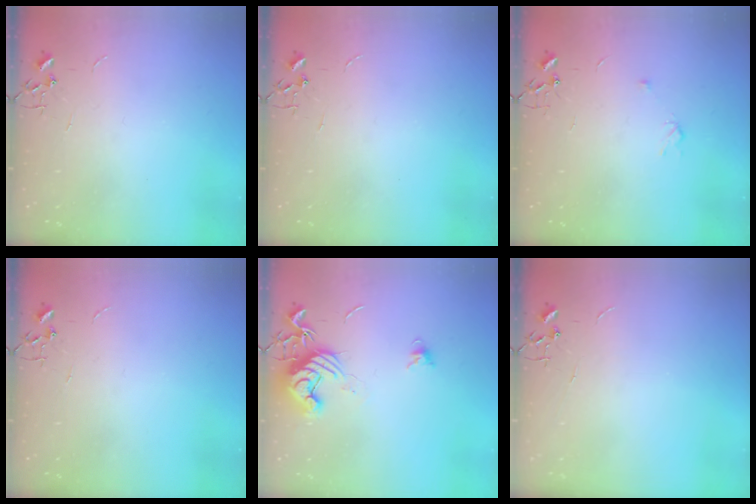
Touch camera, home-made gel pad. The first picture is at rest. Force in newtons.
{"total": 0.0}
{"total": 3.6, "press": 3.5, "slide": 0.7}
{"total": 0.0}
{"total": 12.0, "press": 12.0, "slide": 0.7}
{"total": 0.0}